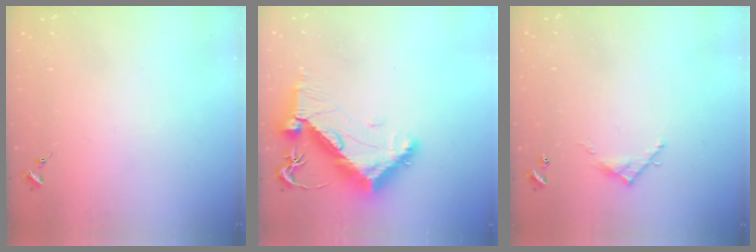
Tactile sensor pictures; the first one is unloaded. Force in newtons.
{"total": 12.1, "press": 12.0, "slide": 1.7}
{"total": 5.5, "press": 5.5, "slide": 0.3}